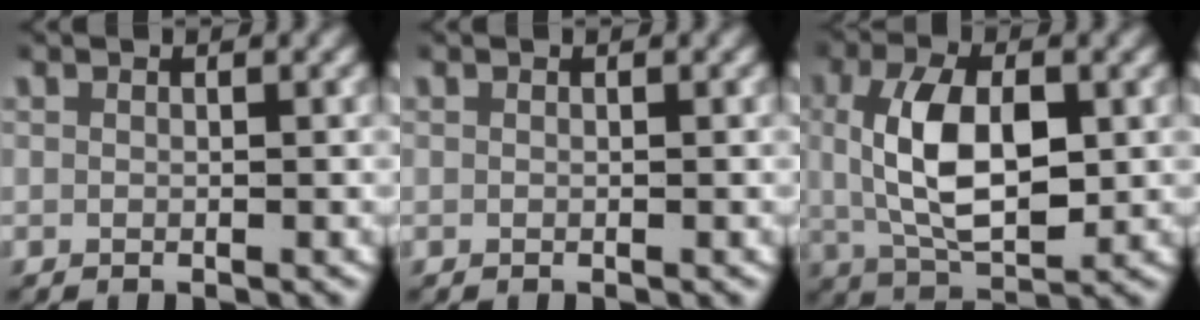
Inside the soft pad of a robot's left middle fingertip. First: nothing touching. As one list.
[{"total": 0.0}, {"total": 7.8, "force": [0.4, 4.1, 6.6], "torque": [-0.132, -0.008, 0.013]}]